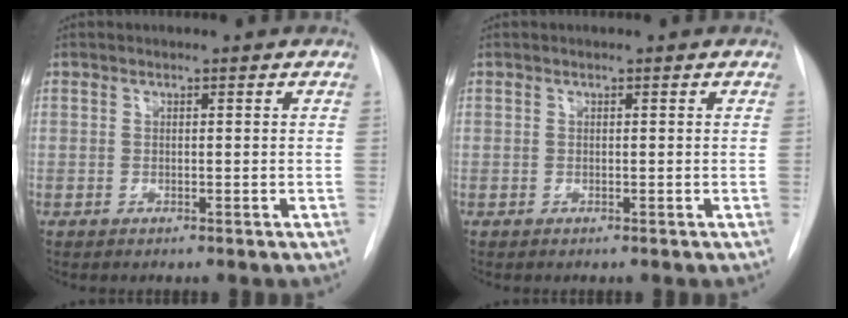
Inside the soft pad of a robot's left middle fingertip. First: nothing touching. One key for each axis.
{"total": 0.0}